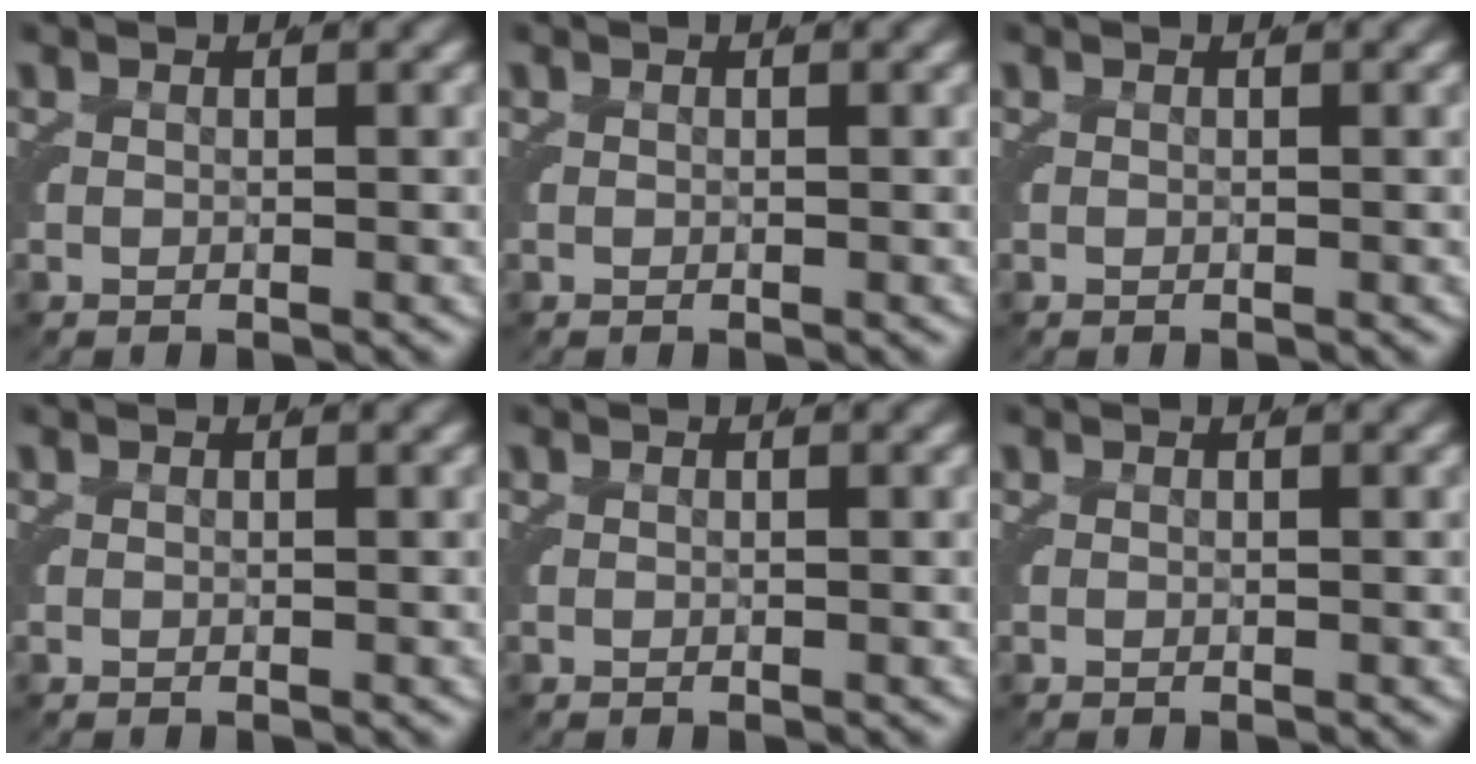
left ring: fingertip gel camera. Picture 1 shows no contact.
{"total": 0.0}
{"total": 0.0}
{"total": 0.0}
{"total": 0.0}
{"total": 0.0}